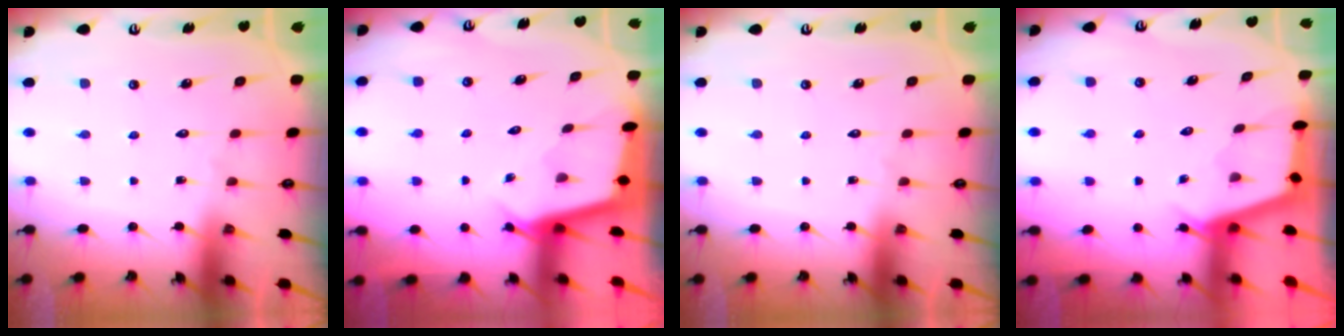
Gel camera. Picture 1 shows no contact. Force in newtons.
{"total": 2.4, "press": 2.4, "slide": 0.2}
{"total": 0.0}
{"total": 2.8, "press": 2.8, "slide": 0.3}